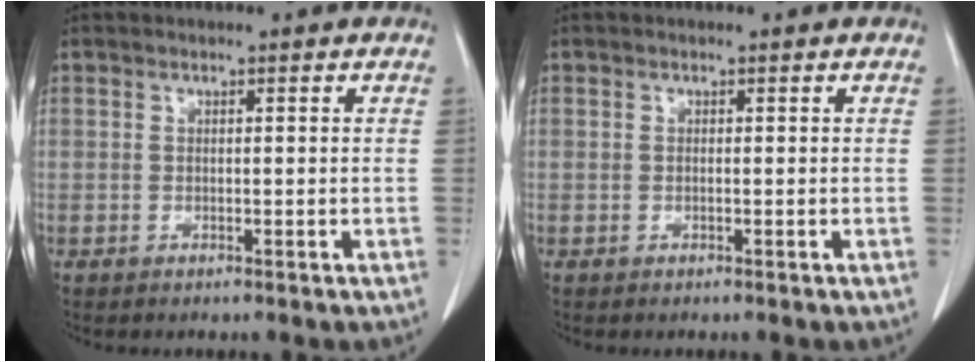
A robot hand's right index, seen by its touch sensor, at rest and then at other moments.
{"total": 0.0}